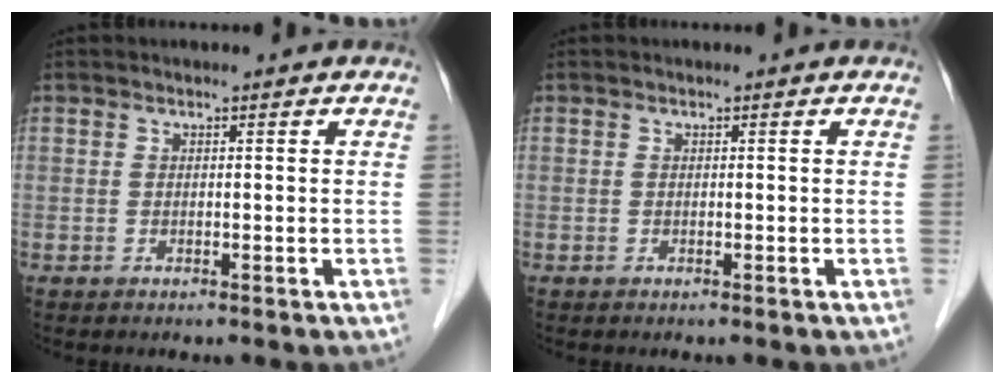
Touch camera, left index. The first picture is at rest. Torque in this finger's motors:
{"motor_torque": [0.01, -0.01, 0.00, 0.00]}